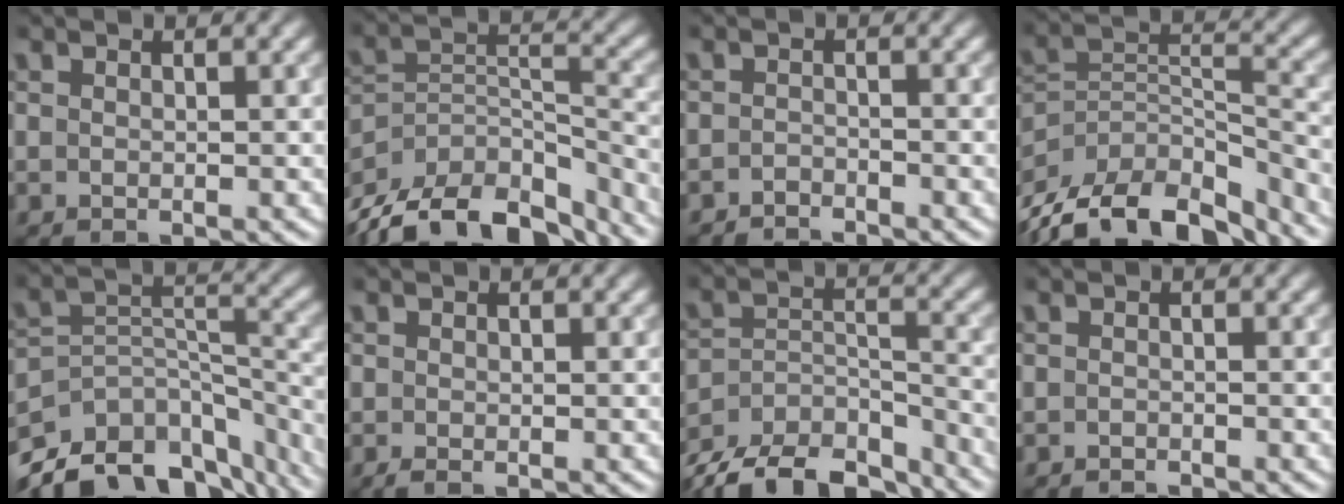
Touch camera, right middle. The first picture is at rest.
{"total": 13.6, "force": [-10.7, 6.1, 5.8], "torque": [-0.107, 0.007, -0.163]}
{"total": 1.8, "force": [-1.8, 0.2, 0.2], "torque": [0.001, -0.002, -0.034]}
{"total": 12.6, "force": [-9.6, 5.4, 6.2], "torque": [-0.122, 0.016, -0.160]}
{"total": 13.4, "force": [-10.6, 6.6, 4.8], "torque": [-0.083, 0.001, -0.156]}
{"total": 0.8, "force": [-0.5, 0.1, 0.6], "torque": [-0.011, -0.006, -0.011]}
{"total": 12.5, "force": [-10.9, 4.7, 3.9], "torque": [-0.068, -0.004, -0.163]}
{"total": 1.0, "force": [-1.0, 0.1, 0.1], "torque": [0.000, -0.006, -0.019]}